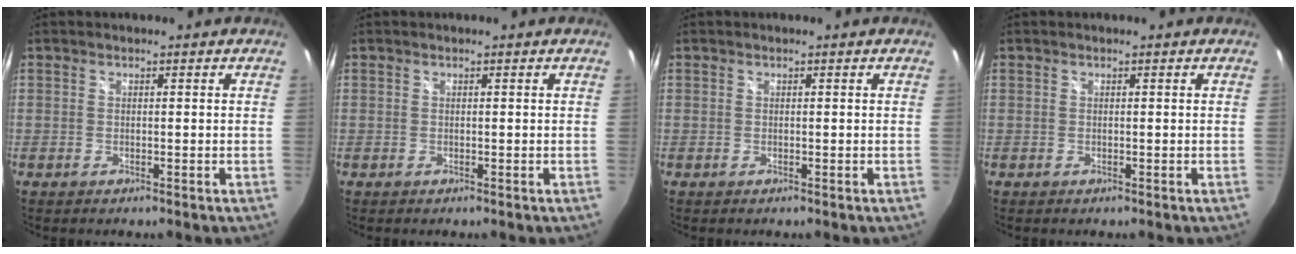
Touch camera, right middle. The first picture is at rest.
{"total": 0.0}
{"total": 0.0}
{"total": 0.0}